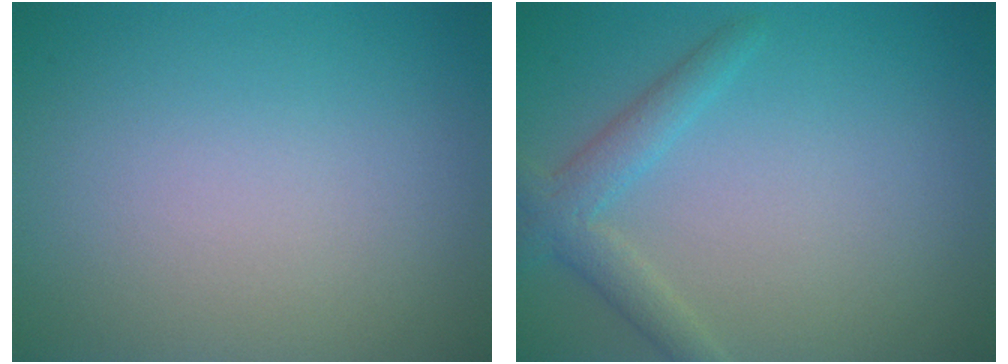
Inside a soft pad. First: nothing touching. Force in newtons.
{"total": 2.6, "press": 2.6, "slide": 0.1}